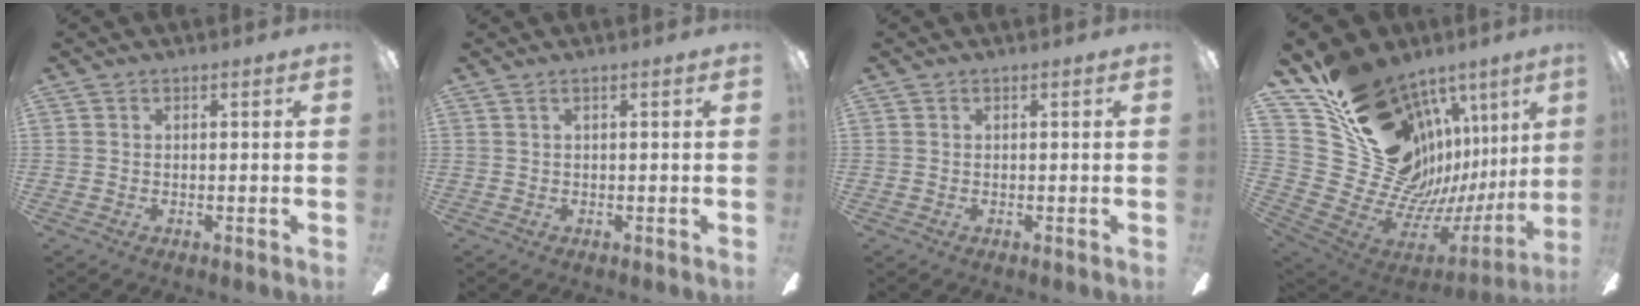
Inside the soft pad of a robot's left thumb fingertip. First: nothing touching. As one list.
[{"total": 0.7, "force": [0.2, 0.1, 0.6], "torque": [-0.012, 0.001, 0.003]}, {"total": 0.0}, {"total": 22.0, "force": [10.9, 14.2, 12.7], "torque": [-0.203, -0.147, 0.269]}]